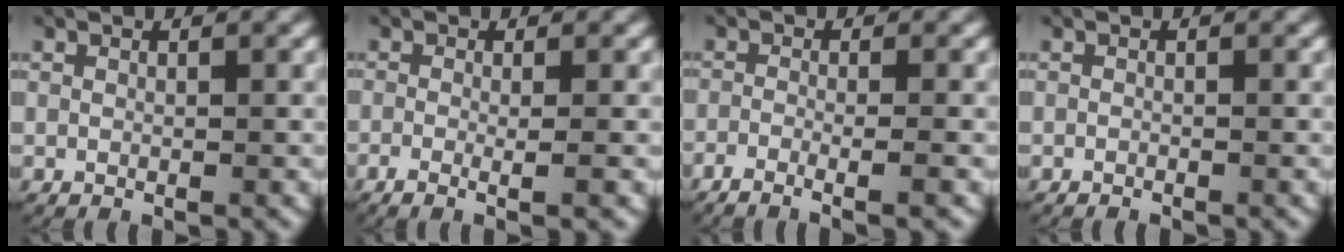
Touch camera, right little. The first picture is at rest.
{"total": 2.4, "force": [-1.2, 0.6, 2.0], "torque": [-0.049, -0.010, -0.020]}
{"total": 3.4, "force": [-2.4, 0.6, 2.3], "torque": [-0.047, -0.005, -0.041]}
{"total": 0.5, "force": [-0.5, 0.0, 0.0], "torque": [-0.002, -0.003, -0.008]}